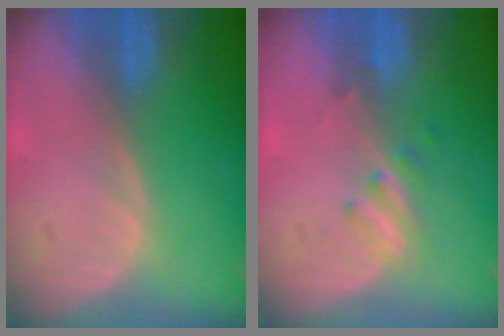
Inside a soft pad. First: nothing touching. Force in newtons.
{"total": 2.5, "press": 2.2, "slide": 1.2}